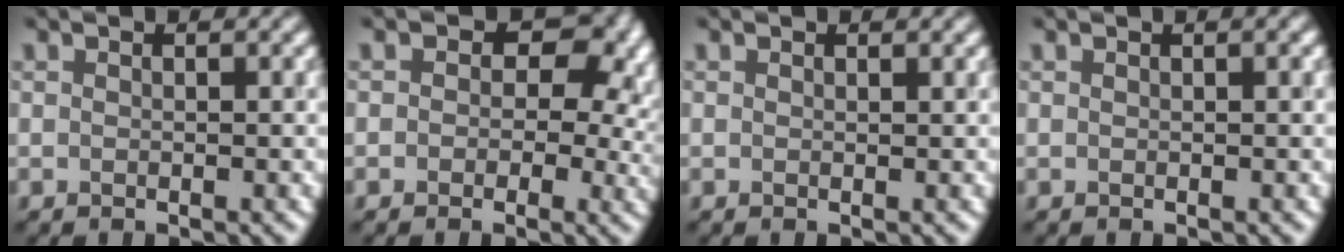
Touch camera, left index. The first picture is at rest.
{"total": 6.2, "force": [0.8, 4.5, 4.2], "torque": [-0.011, 0.009, 0.002]}
{"total": 0.0}
{"total": 1.3, "force": [0.4, 0.4, 1.1], "torque": [-0.012, 0.007, 0.001]}